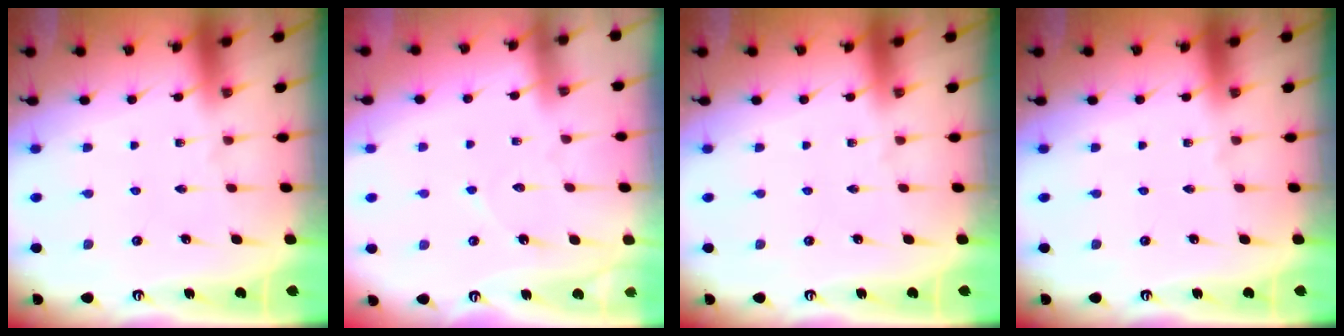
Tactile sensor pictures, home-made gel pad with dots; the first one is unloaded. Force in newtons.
{"total": 3.5, "press": 3.5, "slide": 0.1}
{"total": 0.0}
{"total": 0.0}